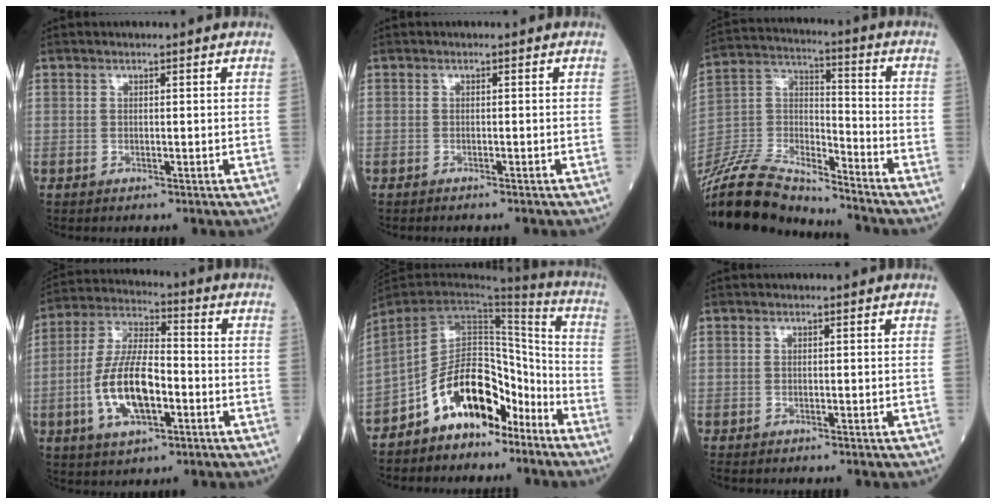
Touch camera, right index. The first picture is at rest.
{"total": 2.1, "force": [-1.9, 0.0, 0.9], "torque": [-0.013, 0.000, -0.023]}
{"total": 18.9, "force": [-17.9, 2.6, 5.6], "torque": [-0.121, 0.018, -0.326]}
{"total": 12.7, "force": [-3.4, 4.8, 11.3], "torque": [-0.231, 0.009, -0.062]}
{"total": 12.5, "force": [-8.3, 6.5, 6.8], "torque": [-0.120, 0.034, -0.150]}
{"total": 2.3, "force": [-2.0, 0.0, 1.0], "torque": [-0.011, 0.000, -0.027]}